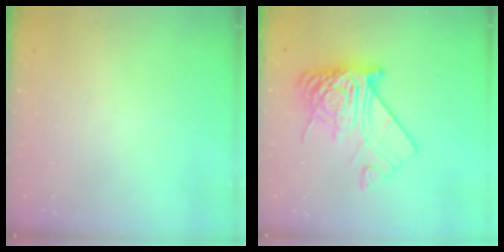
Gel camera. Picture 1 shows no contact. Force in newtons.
{"total": 15.6, "press": 15.5, "slide": 1.9}